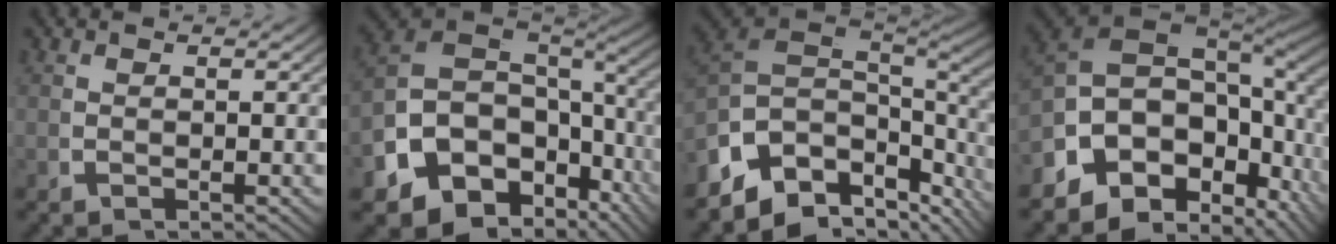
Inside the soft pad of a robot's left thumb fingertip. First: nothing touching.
{"total": 14.8, "force": [-3.2, 10.8, 9.6], "torque": [-0.205, -0.049, -0.034]}
{"total": 13.7, "force": [-3.0, 9.1, 9.7], "torque": [-0.217, -0.047, -0.017]}
{"total": 16.5, "force": [-1.4, 11.4, 11.8], "torque": [-0.224, -0.049, -0.003]}